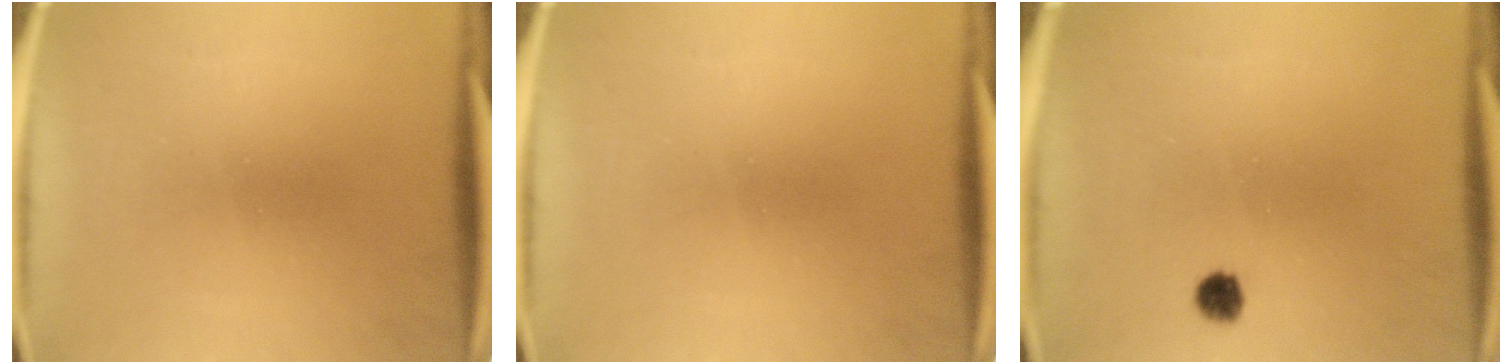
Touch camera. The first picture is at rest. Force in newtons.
{"total": 0.0}
{"total": 2.3}